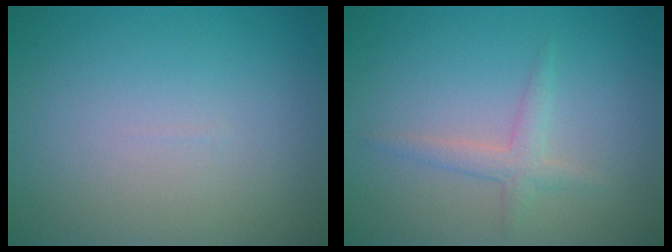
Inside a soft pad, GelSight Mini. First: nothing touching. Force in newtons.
{"total": 2.3, "press": 2.3, "slide": 0.1}